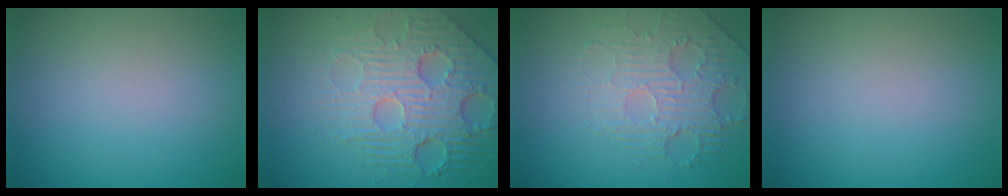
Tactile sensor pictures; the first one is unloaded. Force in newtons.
{"total": 8.2, "press": 5.8, "slide": 5.9}
{"total": 2.9, "press": 2.4, "slide": 1.6}
{"total": 0.0}